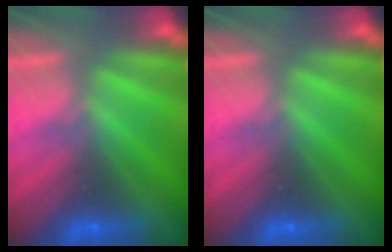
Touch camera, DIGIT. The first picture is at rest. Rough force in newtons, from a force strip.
{"total": 0.0}